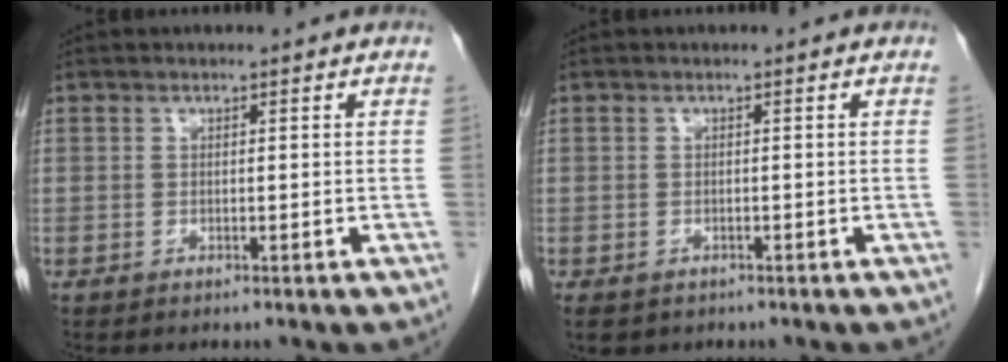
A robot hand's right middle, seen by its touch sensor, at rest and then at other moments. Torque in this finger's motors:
{"motor_torque": [0.21, -0.30, 0.14, 0.03]}